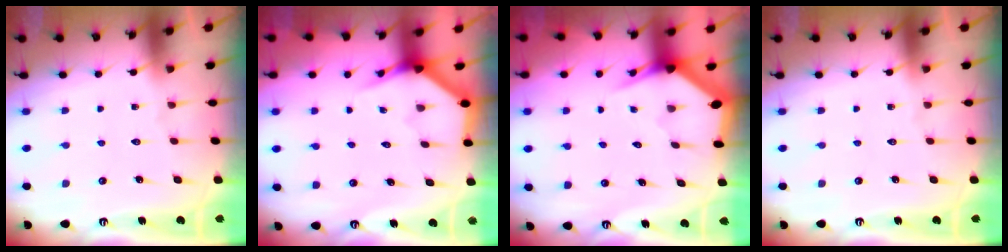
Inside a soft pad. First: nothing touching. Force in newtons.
{"total": 3.7, "press": 3.7, "slide": 0.3}
{"total": 3.3, "press": 3.3, "slide": 0.0}
{"total": 0.0}